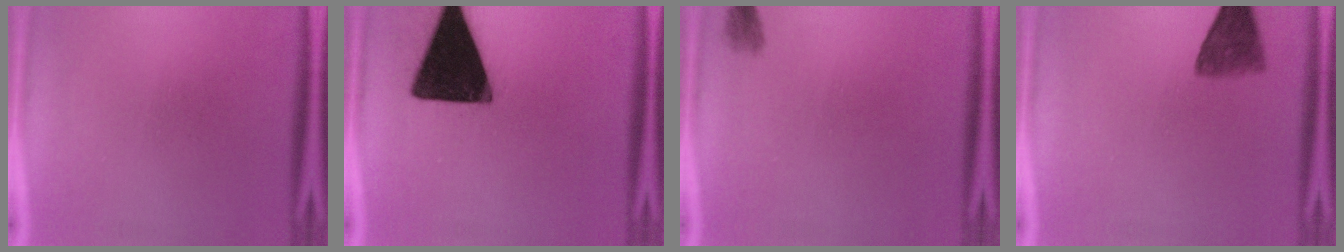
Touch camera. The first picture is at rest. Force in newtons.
{"total": 19.7}
{"total": 1.3}
{"total": 5.4}